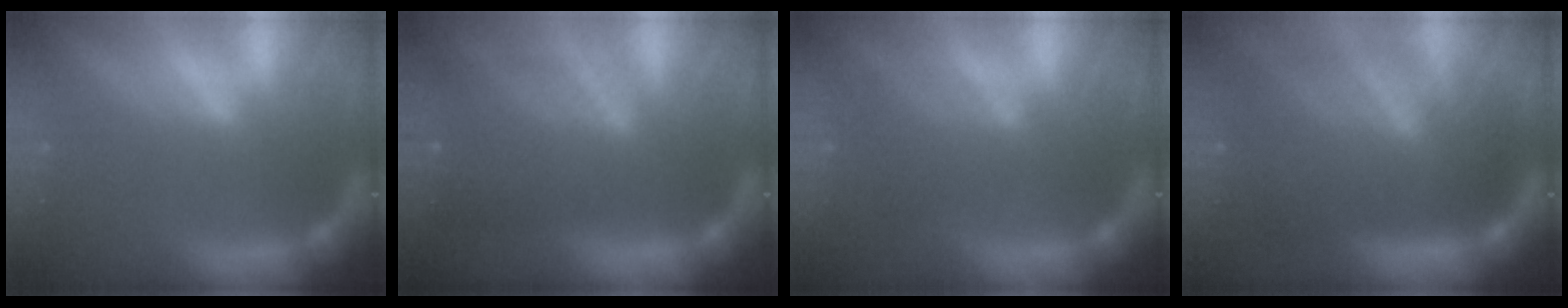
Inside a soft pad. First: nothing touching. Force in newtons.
{"total": 7.1}
{"total": 3.0}
{"total": 10.0}